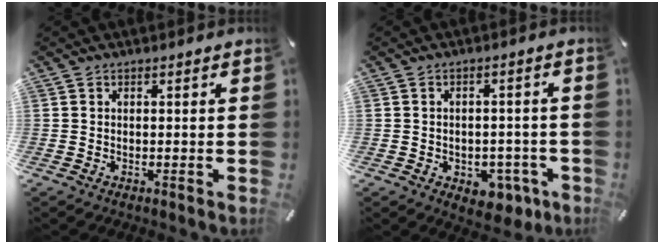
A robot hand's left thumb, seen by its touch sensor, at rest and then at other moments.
{"total": 6.0, "force": [-2.4, 4.2, 3.5], "torque": [-0.038, 0.016, -0.039]}